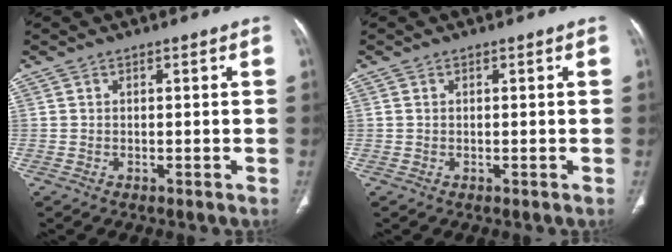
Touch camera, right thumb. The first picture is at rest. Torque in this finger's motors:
{"motor_torque": [-0.52, 0.30, -0.43, 0.16, -0.05]}